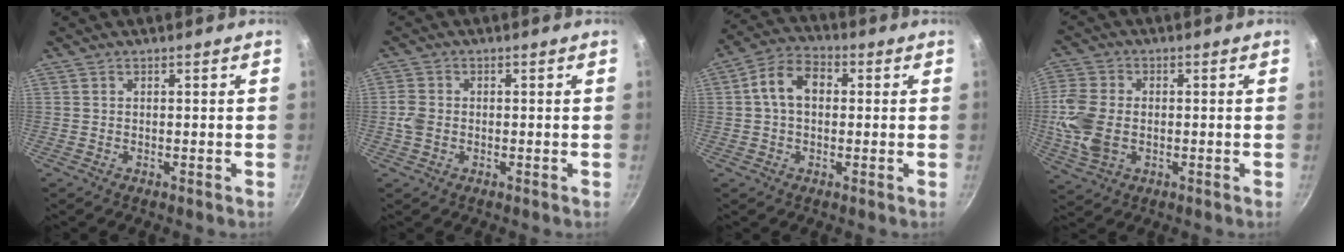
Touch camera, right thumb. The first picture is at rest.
{"total": 3.1, "force": [-0.6, 2.5, 1.8], "torque": [-0.034, 0.009, -0.014]}
{"total": 8.4, "force": [0.9, 5.9, 5.9], "torque": [-0.088, 0.024, 0.001]}
{"total": 9.8, "force": [-1.0, 6.8, 6.9], "torque": [-0.147, 0.005, -0.022]}